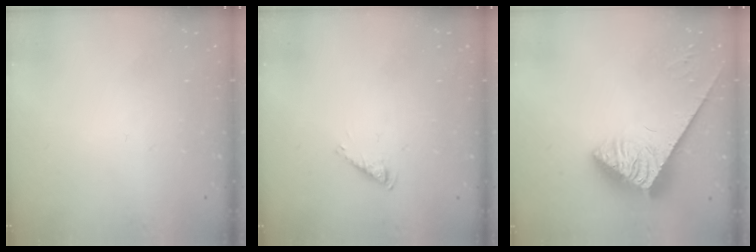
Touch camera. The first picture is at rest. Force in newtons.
{"total": 3.3, "press": 3.2, "slide": 0.5}
{"total": 3.9, "press": 3.8, "slide": 0.8}